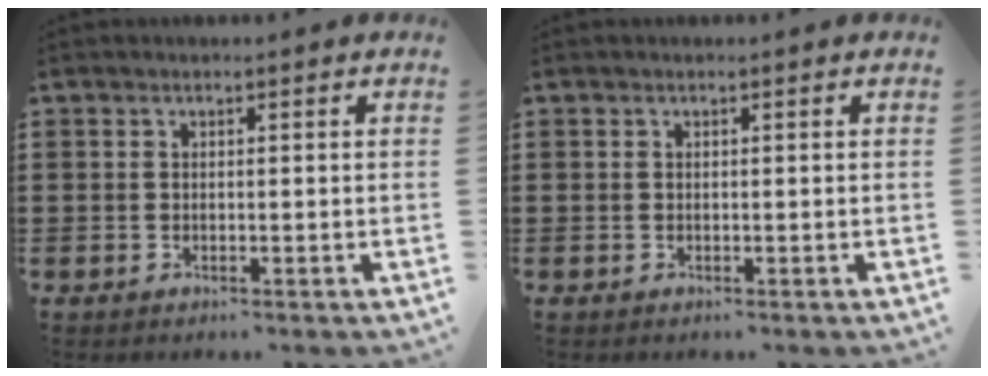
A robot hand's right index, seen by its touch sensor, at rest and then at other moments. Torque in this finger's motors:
{"motor_torque": [0.18, 0.18, 0.00, 0.00]}